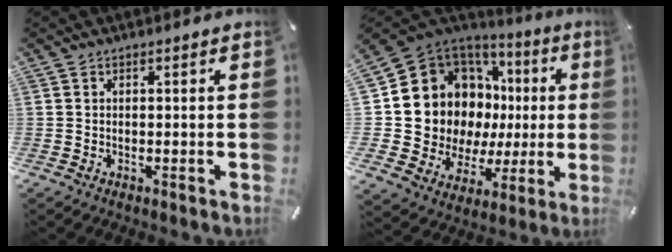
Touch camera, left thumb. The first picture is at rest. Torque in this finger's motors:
{"motor_torque": [2.48, 2.53, 0.89, -0.44, 0.23]}